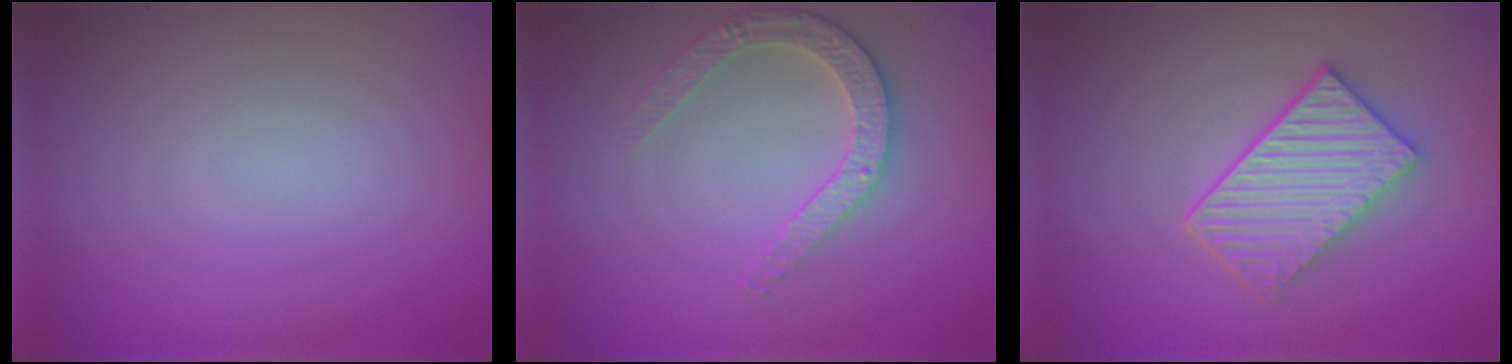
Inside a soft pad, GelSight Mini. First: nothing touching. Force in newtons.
{"total": 2.7, "press": 2.7, "slide": 0.3}
{"total": 4.8, "press": 4.2, "slide": 2.5}